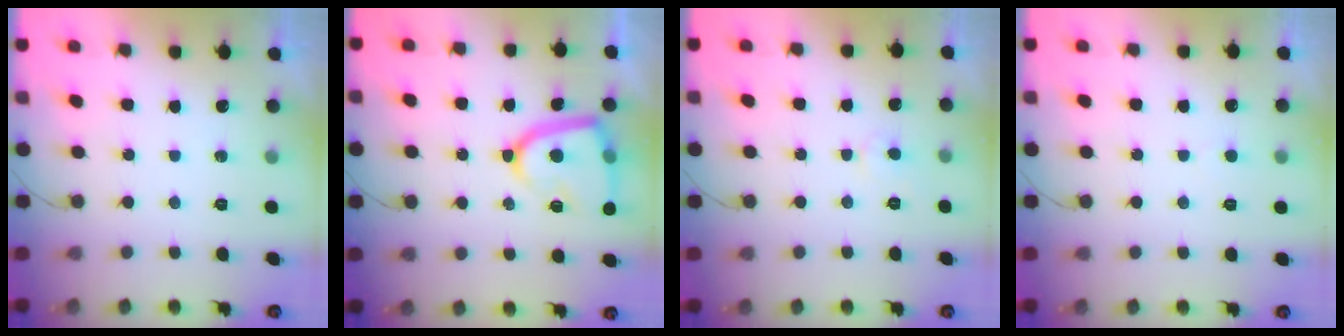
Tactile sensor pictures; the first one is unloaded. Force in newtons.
{"total": 14.8, "press": 14.7, "slide": 1.5}
{"total": 2.9, "press": 2.9, "slide": 0.2}
{"total": 2.5, "press": 2.5, "slide": 0.2}